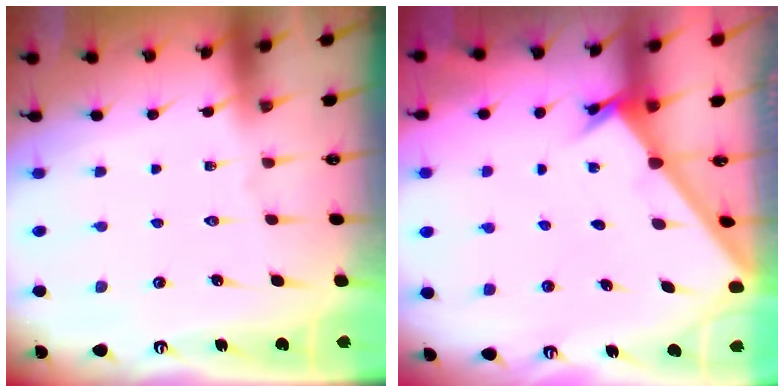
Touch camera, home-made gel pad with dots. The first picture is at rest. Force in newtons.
{"total": 2.0, "press": 2.0, "slide": 0.1}